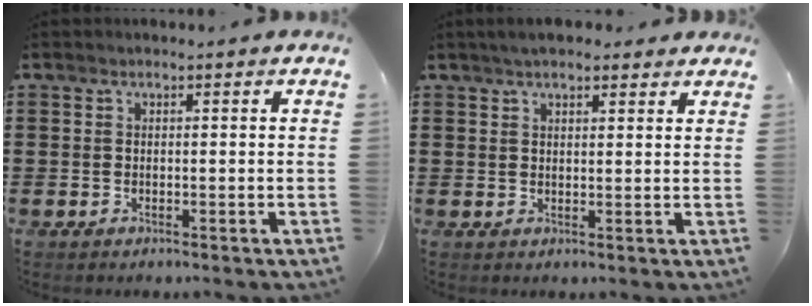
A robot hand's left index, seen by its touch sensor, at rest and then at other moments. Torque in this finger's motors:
{"motor_torque": [1.16, 0.10, 0.39, 0.04]}